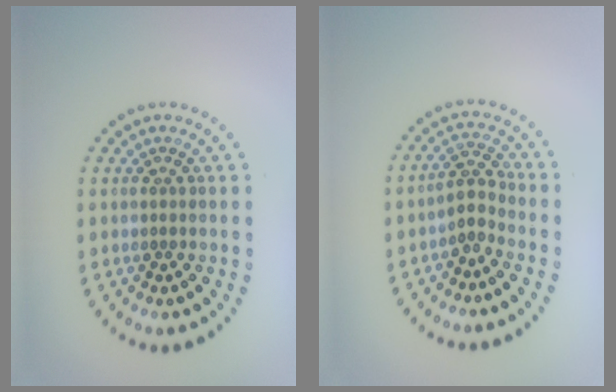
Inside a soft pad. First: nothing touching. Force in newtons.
{"total": 2.1, "press": 1.5, "slide": 1.4}